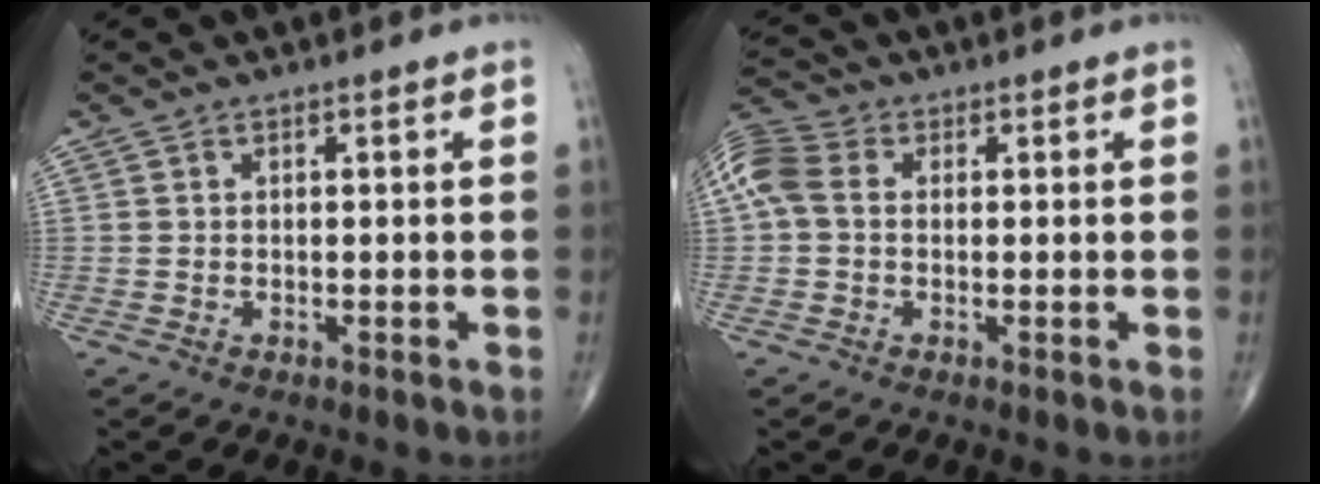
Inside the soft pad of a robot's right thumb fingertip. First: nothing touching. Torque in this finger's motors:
{"motor_torque": [-0.17, 0.34, 0.54, -0.12, 0.10]}